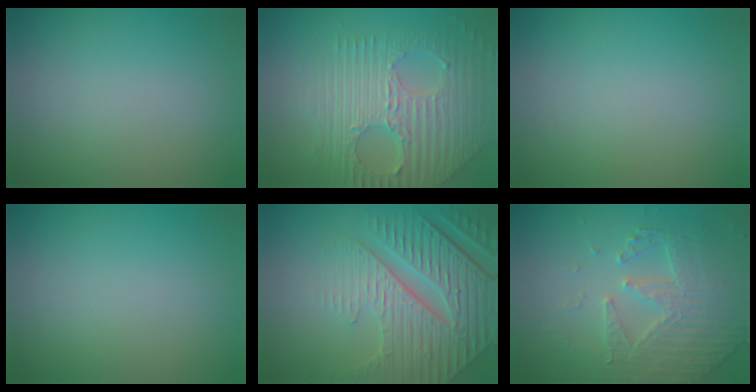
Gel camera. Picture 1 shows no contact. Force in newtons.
{"total": 7.8, "press": 5.2, "slide": 5.8}
{"total": 0.0}
{"total": 0.0}
{"total": 8.6, "press": 6.1, "slide": 6.1}
{"total": 4.4, "press": 4.2, "slide": 1.3}